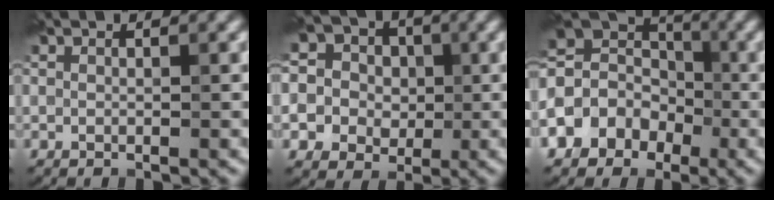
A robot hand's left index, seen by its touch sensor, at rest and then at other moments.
{"total": 10.2, "force": [0.8, 9.5, 3.6], "torque": [-0.102, 0.028, -0.013]}
{"total": 8.1, "force": [-2.5, 6.8, 3.6], "torque": [-0.062, 0.003, -0.070]}